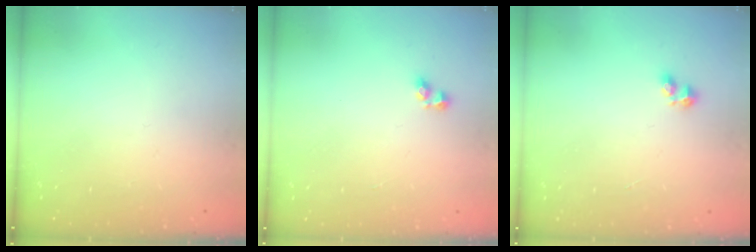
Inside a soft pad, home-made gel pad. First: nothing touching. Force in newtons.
{"total": 3.6, "press": 3.5, "slide": 0.6}
{"total": 2.2, "press": 2.1, "slide": 0.7}